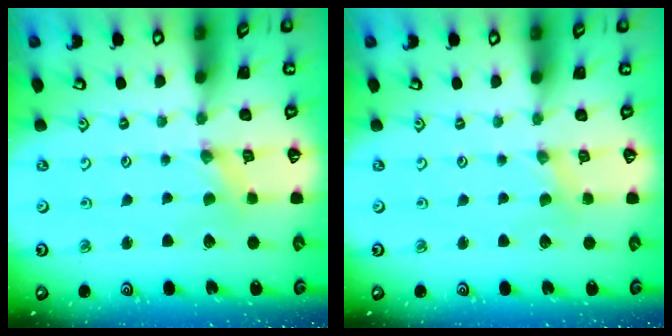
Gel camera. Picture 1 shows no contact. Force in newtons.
{"total": 1.4, "press": 1.3, "slide": 0.3}